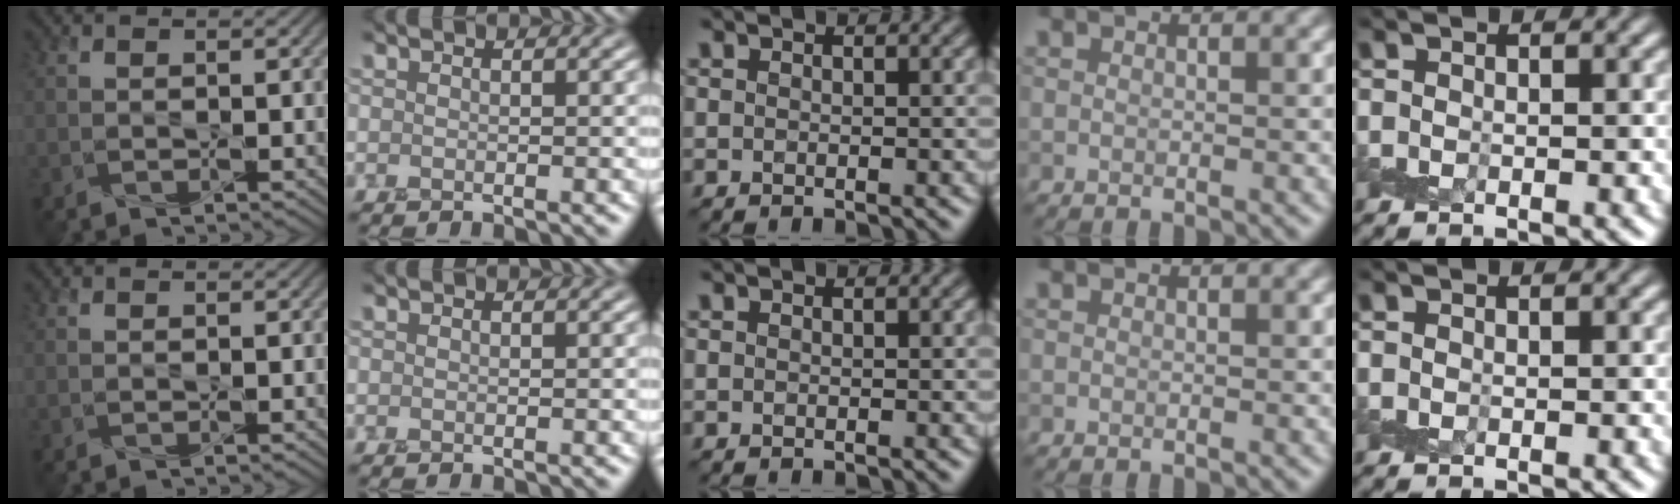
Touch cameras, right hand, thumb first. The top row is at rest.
{}